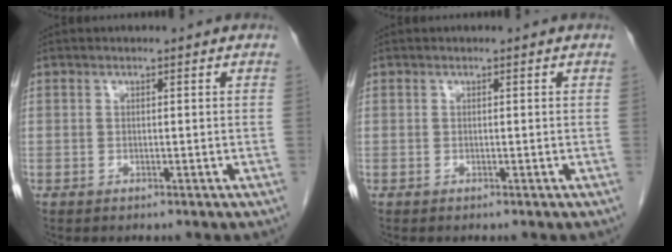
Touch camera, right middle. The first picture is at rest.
{"total": 0.0}